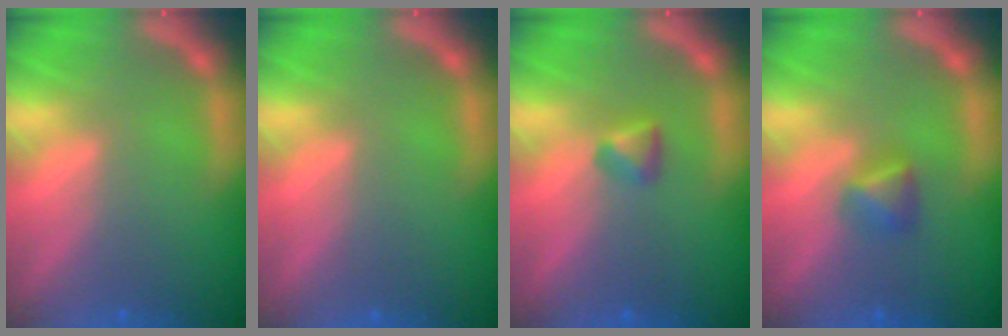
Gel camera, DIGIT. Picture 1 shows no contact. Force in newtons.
{"total": 0.0}
{"total": 1.4}
{"total": 1.9}